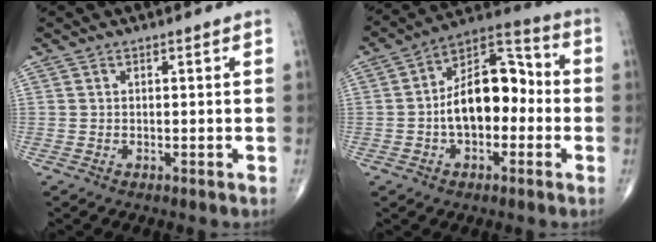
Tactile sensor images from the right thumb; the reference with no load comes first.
{"total": 14.7, "force": [-1.4, 8.6, 11.8], "torque": [-0.169, 0.044, -0.036]}